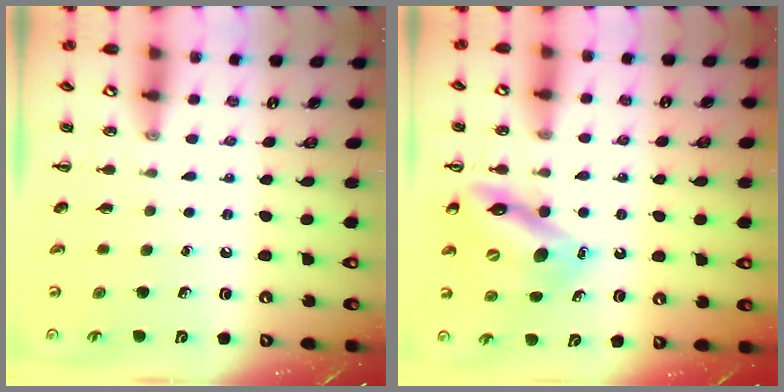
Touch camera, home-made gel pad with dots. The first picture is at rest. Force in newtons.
{"total": 12.3, "press": 11.7, "slide": 3.7}